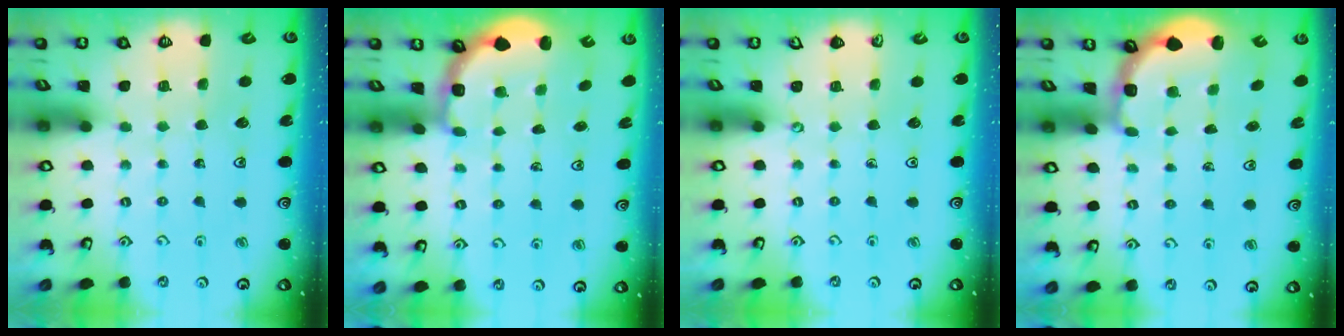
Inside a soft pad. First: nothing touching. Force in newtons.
{"total": 2.8, "press": 2.3, "slide": 1.7}
{"total": 0.0}
{"total": 2.5, "press": 1.9, "slide": 1.6}